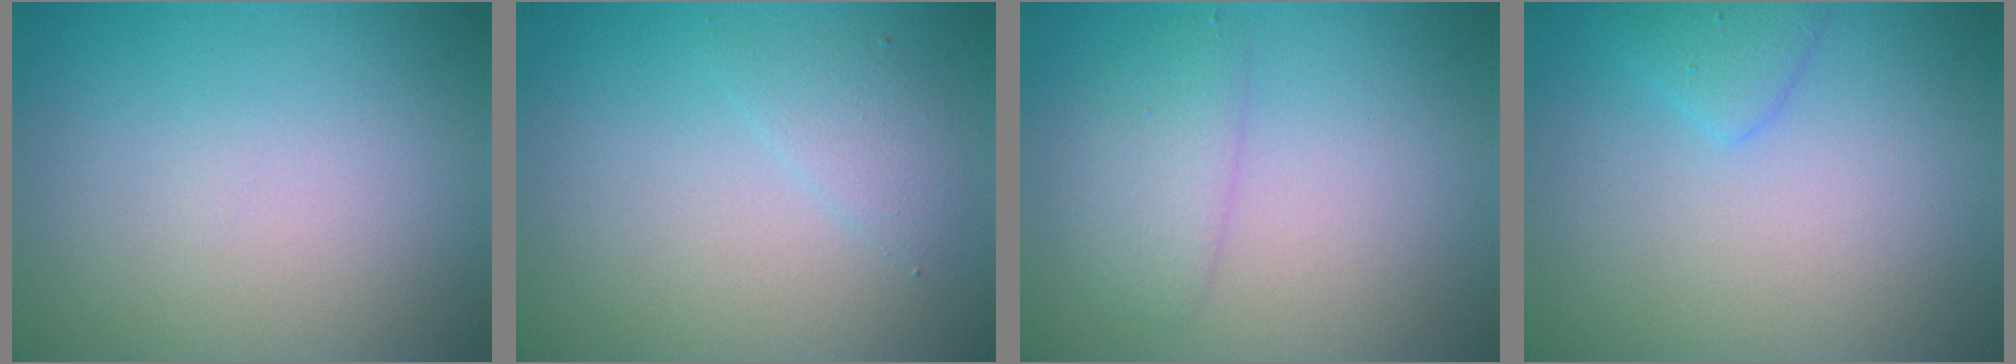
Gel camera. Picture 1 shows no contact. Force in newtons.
{"total": 1.6, "press": 1.6, "slide": 0.3}
{"total": 2.7, "press": 2.7, "slide": 0.1}
{"total": 1.7, "press": 1.7, "slide": 0.1}